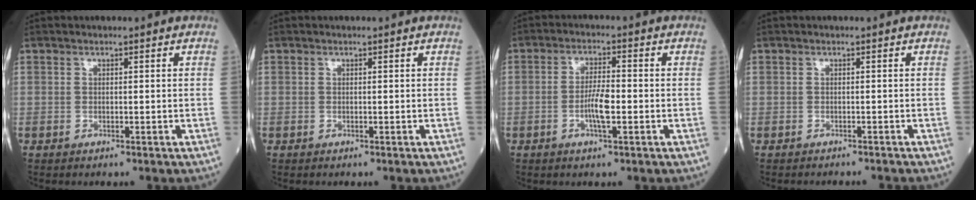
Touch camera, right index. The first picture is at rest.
{"total": 0.0}
{"total": 4.7, "force": [-1.3, 0.8, 4.4], "torque": [-0.085, 0.001, -0.025]}
{"total": 2.9, "force": [-2.8, 0.9, 0.3], "torque": [0.004, -0.004, -0.038]}